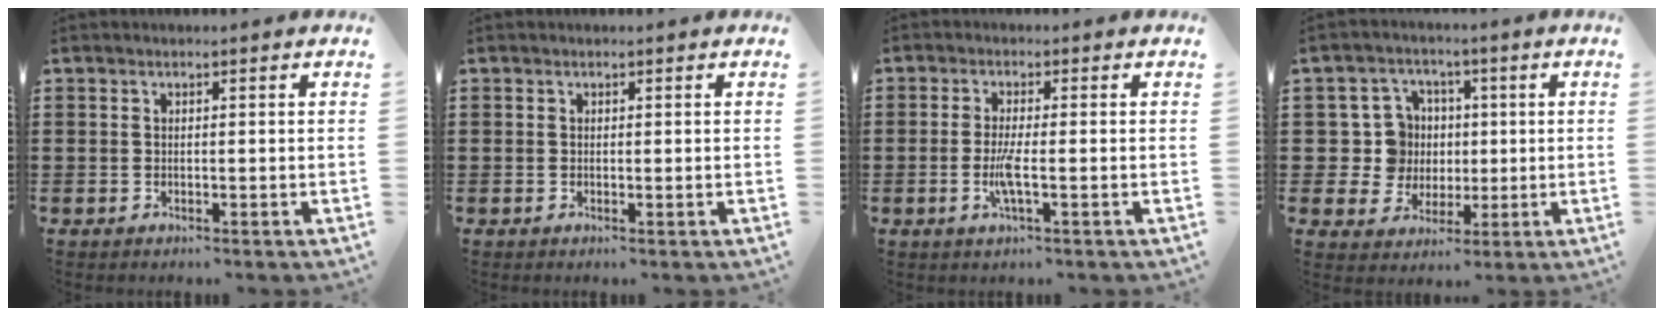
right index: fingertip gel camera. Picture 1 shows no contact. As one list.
[{"total": 0.0}, {"total": 4.1, "force": [-1.1, 0.4, 3.9], "torque": [-0.084, -0.010, -0.025]}, {"total": 7.9, "force": [1.1, 7.4, 2.5], "torque": [-0.064, 0.016, 0.024]}]